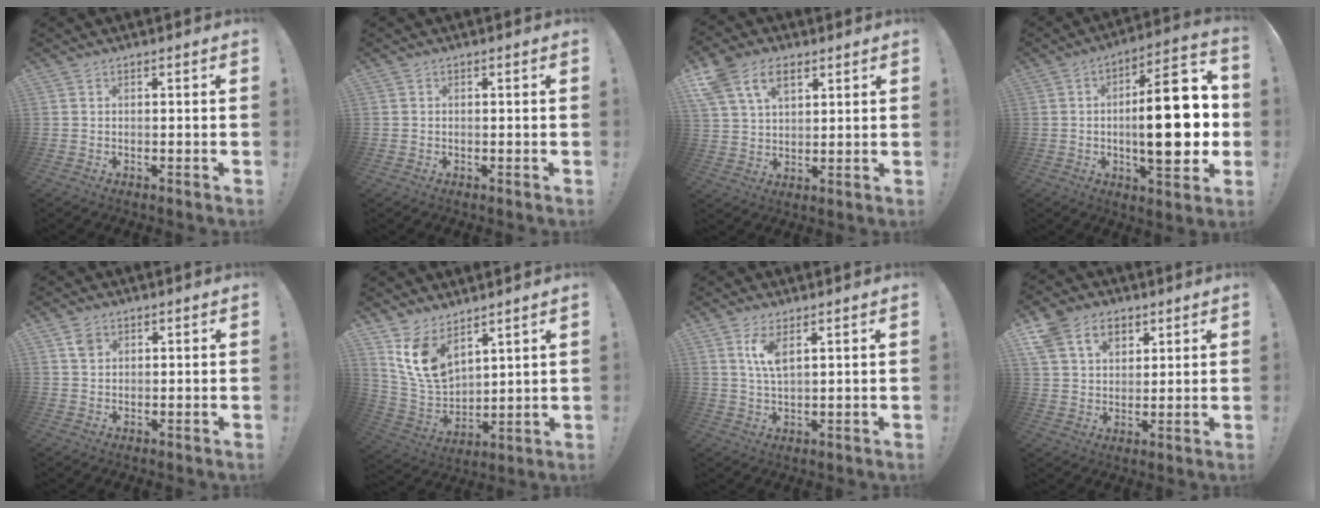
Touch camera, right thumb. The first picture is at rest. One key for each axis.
{"total": 0.7, "fx": -0.3, "fy": 0.7, "fz": -0.1, "tx": 0.002, "ty": 0.003, "tz": -0.005}
{"total": 11.6, "fx": 6.1, "fy": 7.4, "fz": 6.4, "tx": -0.128, "ty": -0.008, "tz": 0.119}
{"total": 22.0, "fx": -1.1, "fy": 6.9, "fz": 20.9, "tx": -0.313, "ty": -0.004, "tz": -0.022}
{"total": 2.8, "fx": 1.6, "fy": 2.1, "fz": 0.8, "tx": 0.003, "ty": -0.006, "tz": 0.026}
{"total": 12.5, "fx": 8.1, "fy": 6.9, "fz": 6.6, "tx": -0.130, "ty": -0.052, "tz": 0.161}
{"total": 5.9, "fx": 2.9, "fy": 1.7, "fz": 4.9, "tx": -0.088, "ty": -0.012, "tz": 0.048}
{"total": 11.9, "fx": 6.4, "fy": 8.6, "fz": 5.2, "tx": -0.083, "ty": -0.020, "tz": 0.125}